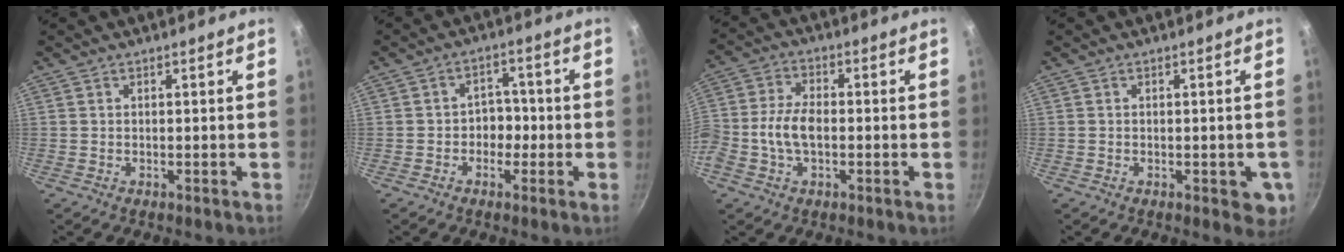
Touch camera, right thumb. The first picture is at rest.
{"total": 4.4, "force": [-1.2, 3.6, 2.2], "torque": [0.010, 0.019, -0.021]}
{"total": 7.6, "force": [-1.5, 4.6, 5.8], "torque": [-0.115, 0.027, -0.040]}
{"total": 4.6, "force": [-1.1, 2.4, 3.8], "torque": [-0.028, -0.002, -0.012]}